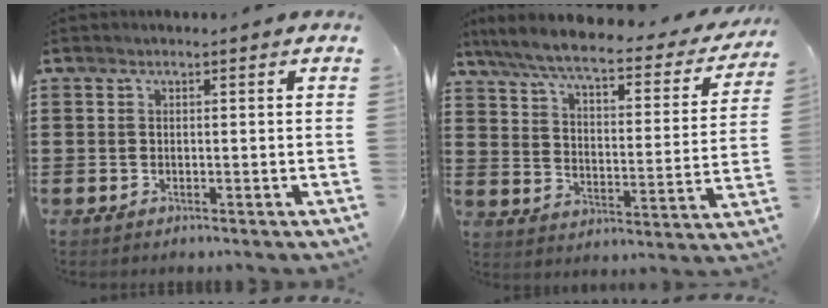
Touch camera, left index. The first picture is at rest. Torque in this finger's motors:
{"motor_torque": [1.32, -0.82, 1.05, 0.19]}